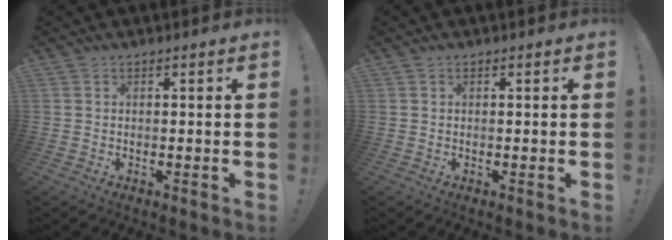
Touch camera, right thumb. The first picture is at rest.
{"total": 0.0}